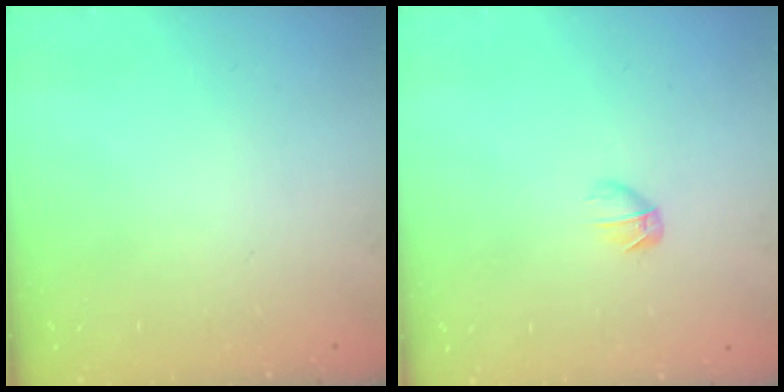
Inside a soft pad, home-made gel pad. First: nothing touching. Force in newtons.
{"total": 3.8, "press": 3.6, "slide": 1.1}